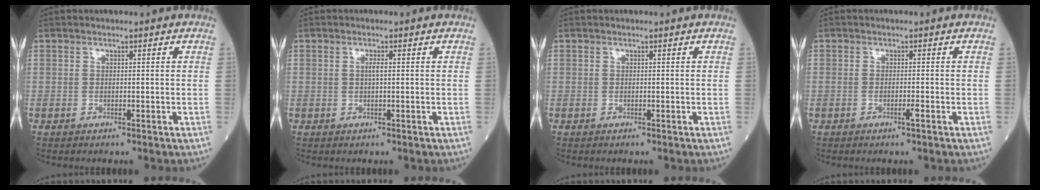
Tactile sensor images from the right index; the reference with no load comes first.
{"total": 1.0, "force": [0.1, 0.0, 1.0], "torque": [-0.022, 0.001, 0.000]}
{"total": 0.0}
{"total": 1.0, "force": [-0.5, -0.1, 0.8], "torque": [-0.018, -0.001, -0.010]}